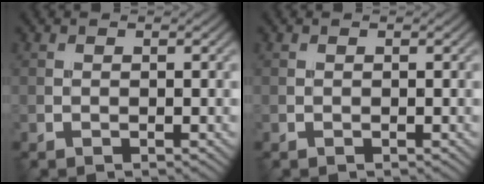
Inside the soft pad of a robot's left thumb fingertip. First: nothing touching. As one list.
[{"total": 0.0}]